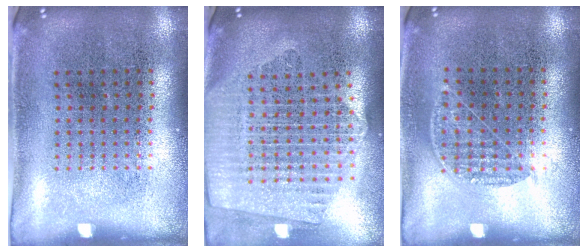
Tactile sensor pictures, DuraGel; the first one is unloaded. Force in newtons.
{"total": 2.3, "press": 2.0, "slide": 1.2}
{"total": 0.8, "press": 0.7, "slide": 0.5}